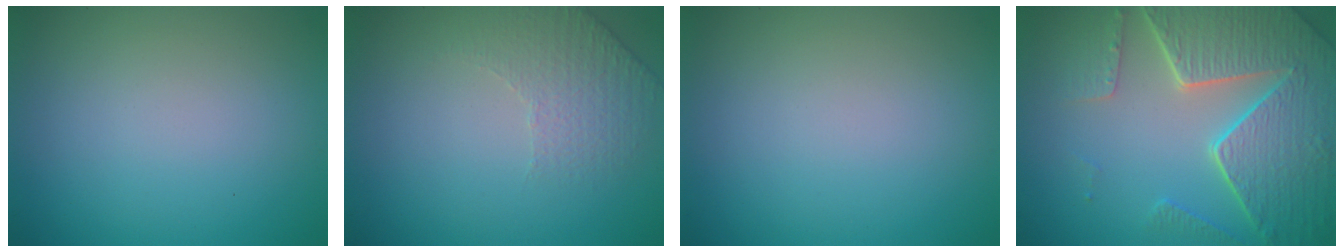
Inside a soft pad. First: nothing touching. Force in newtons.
{"total": 1.7, "press": 1.3, "slide": 1.1}
{"total": 0.0}
{"total": 8.3, "press": 6.1, "slide": 5.6}